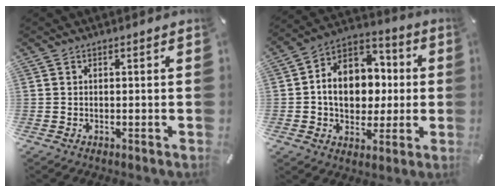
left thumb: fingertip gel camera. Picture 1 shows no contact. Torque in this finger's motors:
{"motor_torque": [2.08, 2.87, 0.84, 0.35, 0.20]}